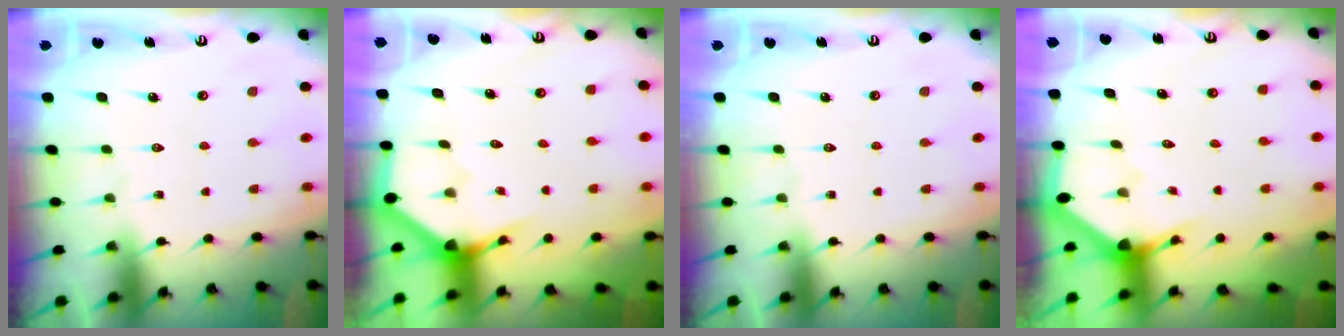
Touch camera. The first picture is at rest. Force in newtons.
{"total": 3.5, "press": 3.4, "slide": 0.2}
{"total": 0.0}
{"total": 2.6, "press": 2.6, "slide": 0.2}